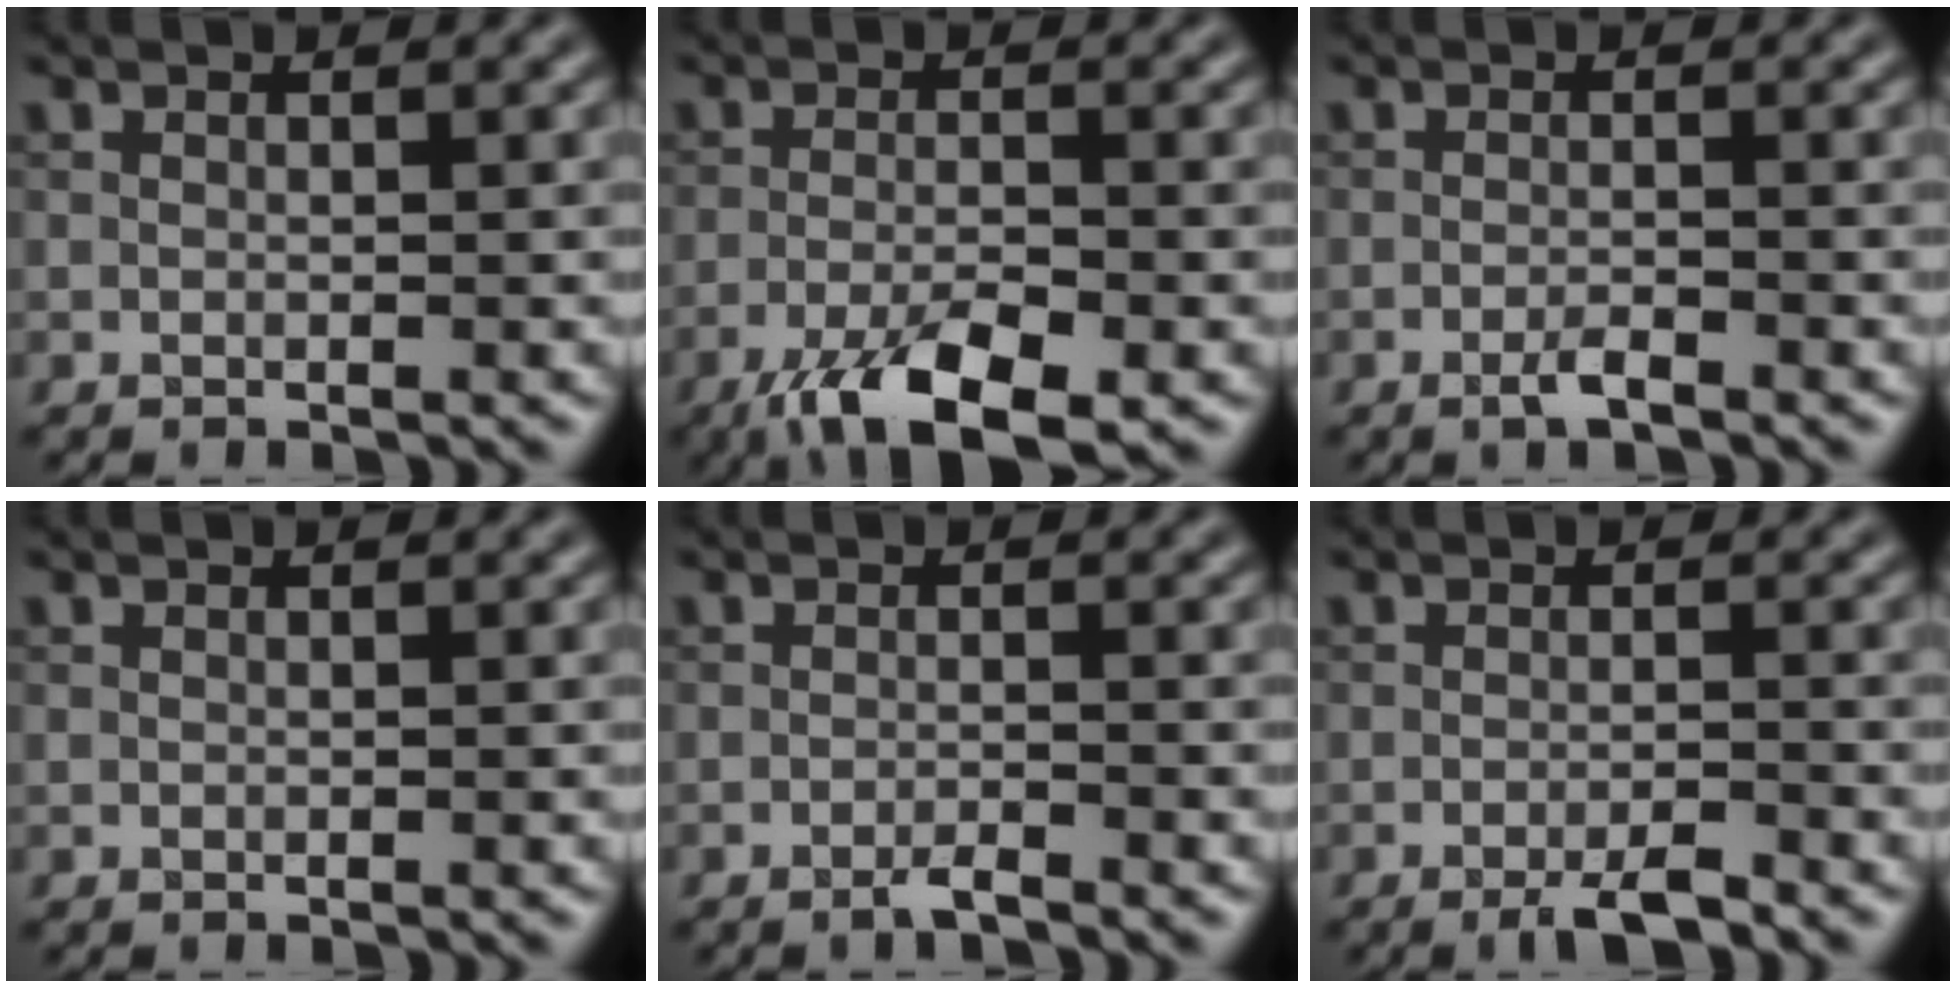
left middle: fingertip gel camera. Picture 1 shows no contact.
{"total": 6.7, "force": [-4.2, 1.8, 4.9], "torque": [-0.089, -0.008, -0.076]}
{"total": 1.5, "force": [-1.0, 0.2, 1.0], "torque": [-0.020, 0.001, -0.021]}
{"total": 0.0}
{"total": 1.3, "force": [-1.0, 0.1, 0.8], "torque": [-0.013, 0.001, -0.023]}
{"total": 2.8, "force": [-2.1, 0.3, 1.9], "torque": [-0.031, -0.002, -0.041]}